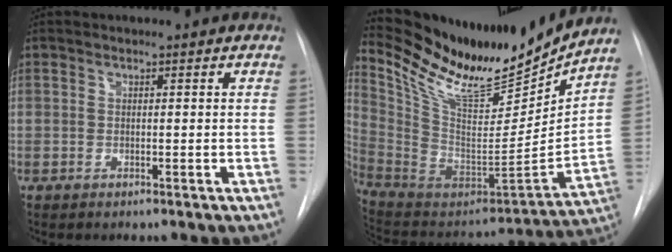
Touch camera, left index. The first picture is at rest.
{"total": 22.1, "force": [20.1, 2.6, 8.9], "torque": [-0.167, -0.062, 0.342]}